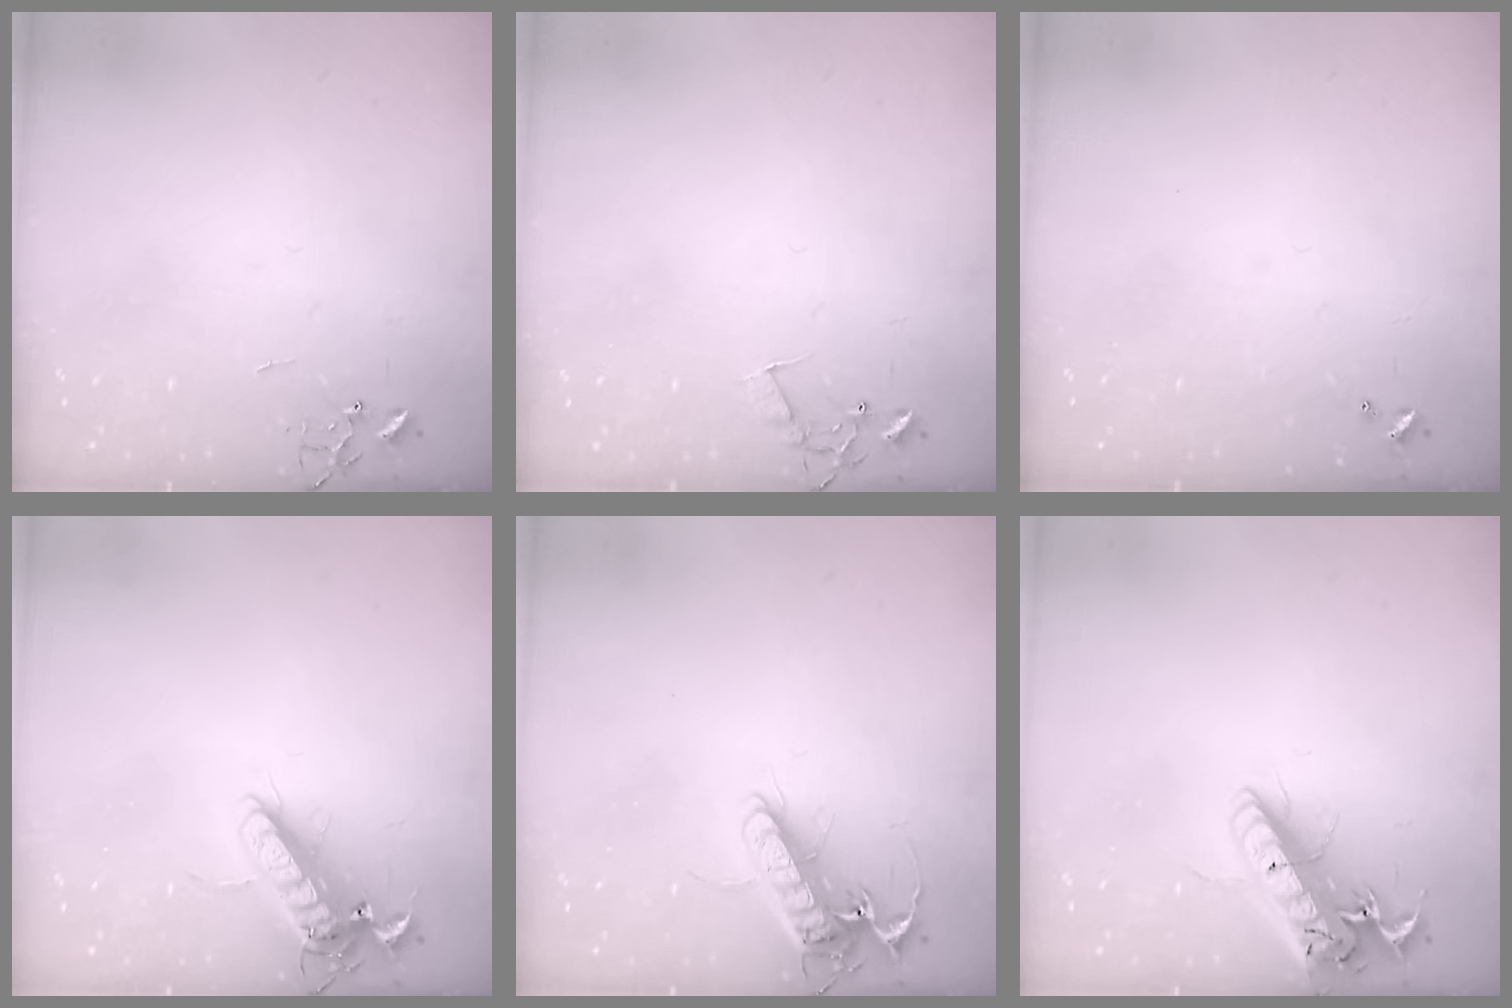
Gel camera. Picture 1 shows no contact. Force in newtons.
{"total": 7.1, "press": 7.1, "slide": 0.5}
{"total": 0.0}
{"total": 13.2, "press": 13.0, "slide": 2.1}
{"total": 13.7, "press": 13.5, "slide": 2.3}
{"total": 19.7, "press": 19.5, "slide": 2.7}